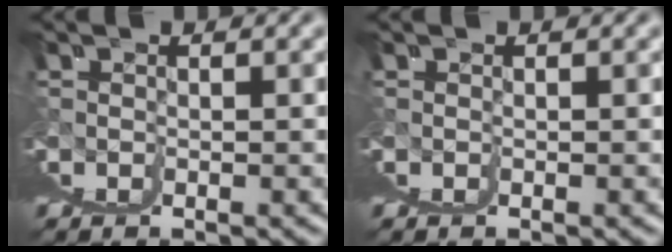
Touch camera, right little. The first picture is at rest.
{"total": 0.0}